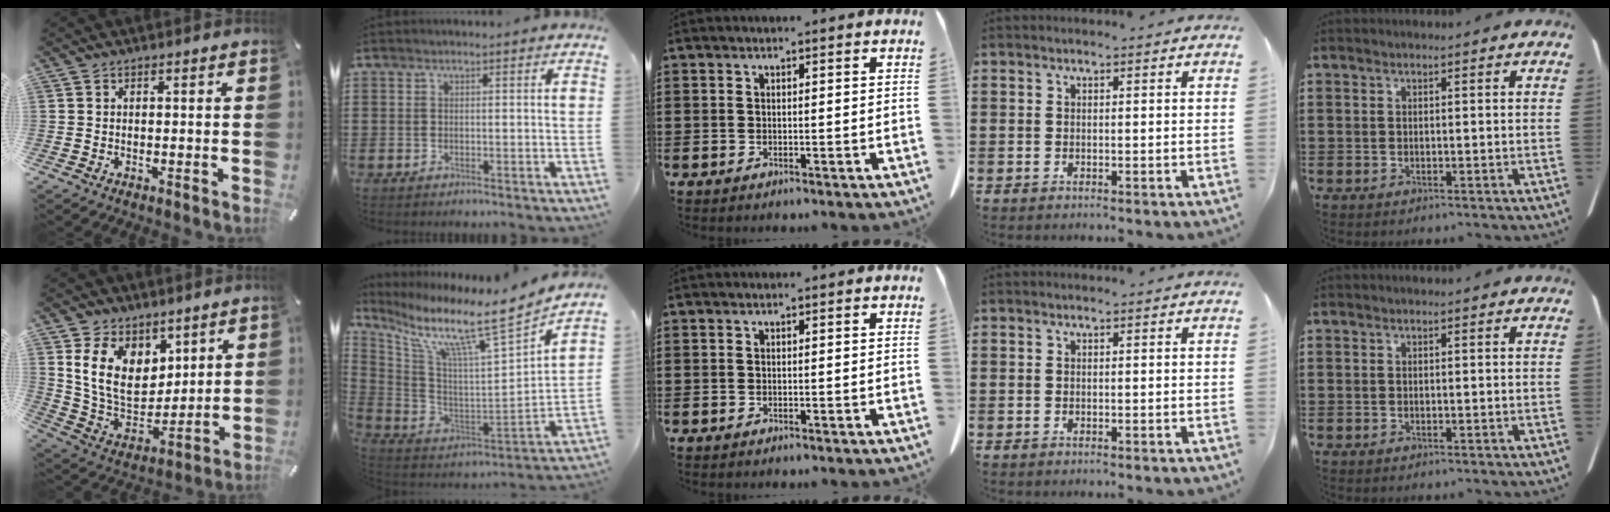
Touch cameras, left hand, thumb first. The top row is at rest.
{"thumb": {"total": 13.9, "force": [5.8, 10.5, 6.9], "torque": [-0.146, -0.034, 0.115]}, "index": {"total": 9.6, "force": [7.4, 0.4, 6.1], "torque": [-0.134, -0.070, 0.108]}}